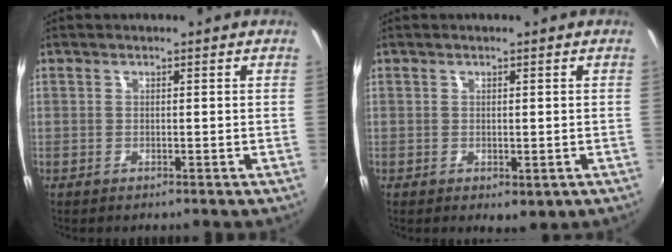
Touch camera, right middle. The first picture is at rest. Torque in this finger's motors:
{"motor_torque": [0.19, -0.43, -0.03, 0.00]}